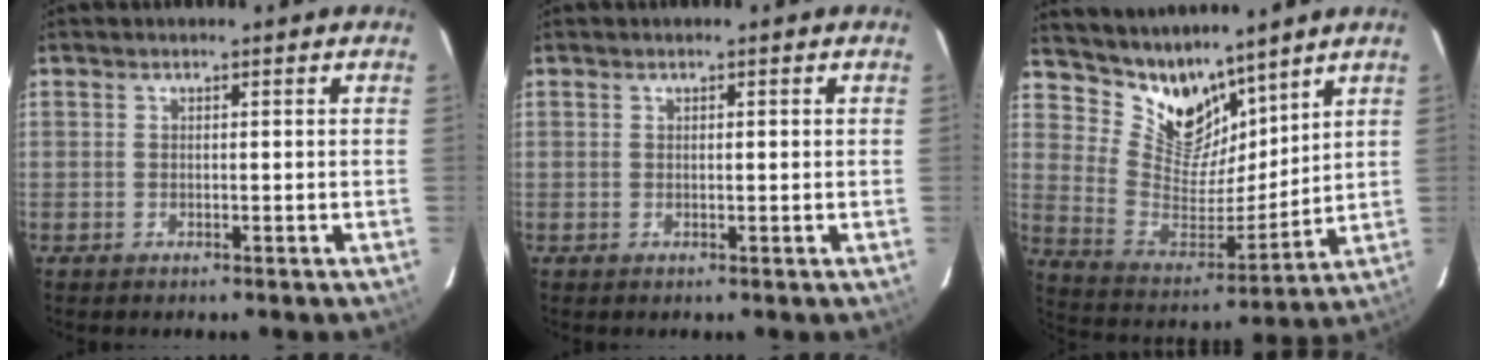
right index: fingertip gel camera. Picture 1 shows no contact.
{"total": 0.6, "force": [0.3, 0.1, 0.6], "torque": [-0.008, 0.003, 0.006]}
{"total": 13.1, "force": [10.7, 6.2, 4.2], "torque": [-0.086, -0.008, 0.213]}